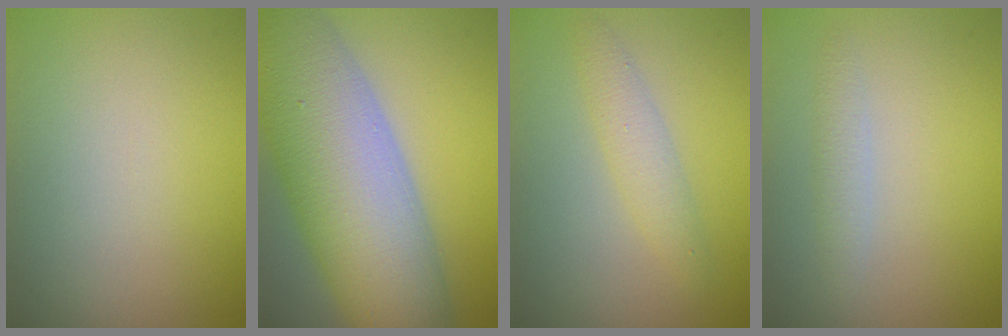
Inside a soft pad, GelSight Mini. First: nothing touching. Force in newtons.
{"total": 13.8, "press": 13.7, "slide": 0.6}
{"total": 2.1, "press": 2.1, "slide": 0.0}
{"total": 1.3, "press": 1.3, "slide": 0.0}